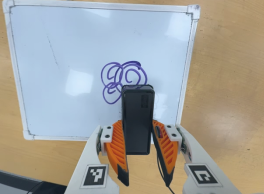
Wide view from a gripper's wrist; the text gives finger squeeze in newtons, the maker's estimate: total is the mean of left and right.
{"total": 4.2, "left": 2.8, "right": 5.5}